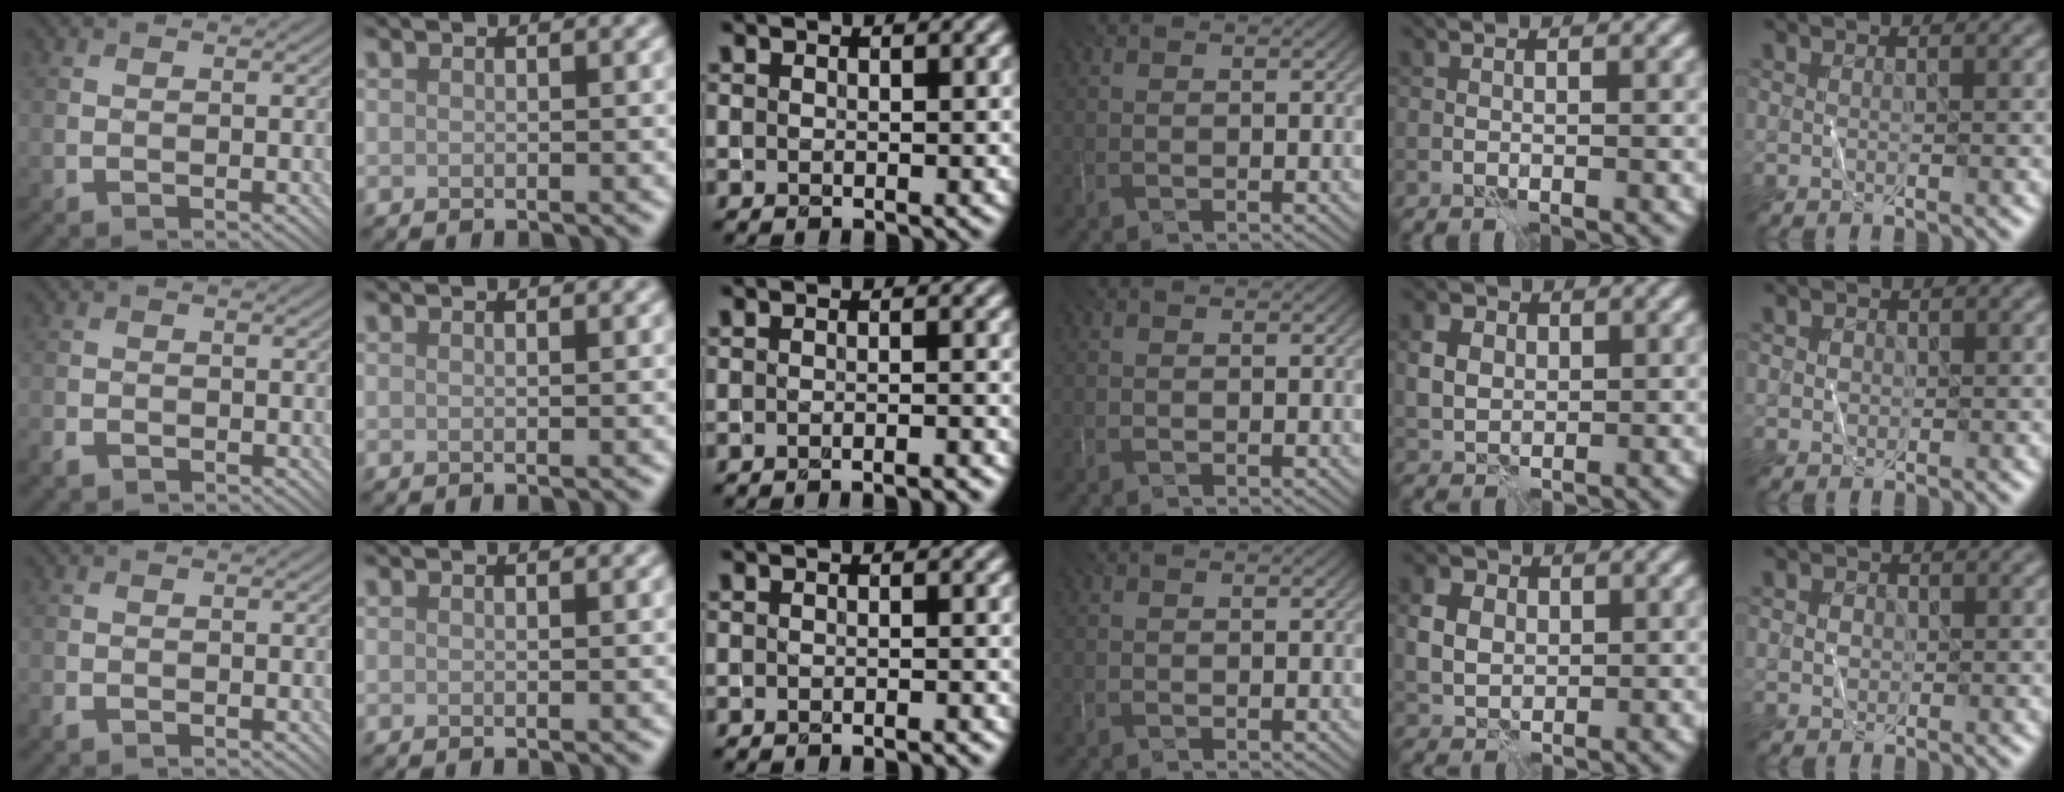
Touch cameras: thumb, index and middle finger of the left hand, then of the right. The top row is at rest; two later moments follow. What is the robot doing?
{"motion": "fold", "object": "shorts"}